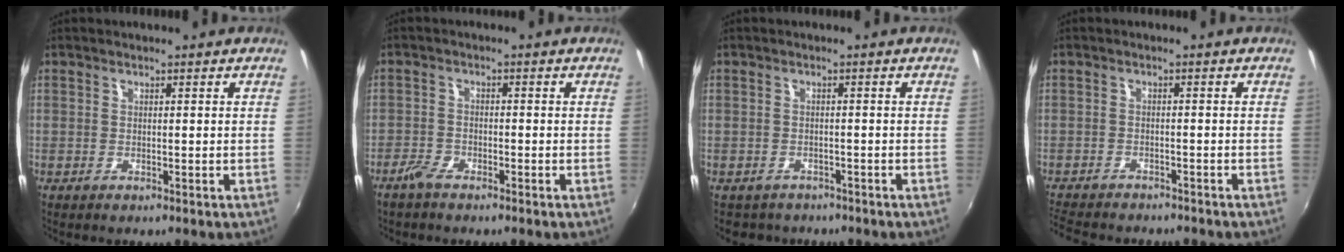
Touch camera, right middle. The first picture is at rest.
{"total": 3.4, "force": [-2.8, 1.2, 1.6], "torque": [-0.048, -0.005, -0.057]}
{"total": 3.5, "force": [-2.8, 2.2, 0.3], "torque": [-0.016, -0.009, -0.042]}
{"total": 9.6, "force": [-8.6, 2.9, 3.2], "torque": [-0.091, -0.018, -0.137]}